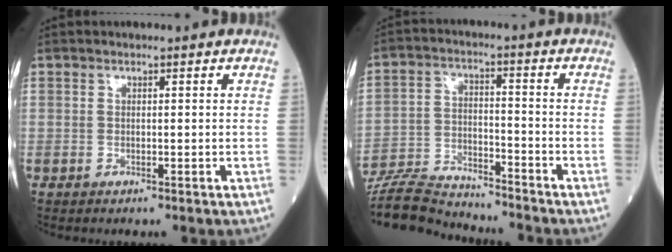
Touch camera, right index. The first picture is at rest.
{"total": 11.1, "force": [-10.8, 1.4, 1.6], "torque": [-0.029, 0.009, -0.200]}